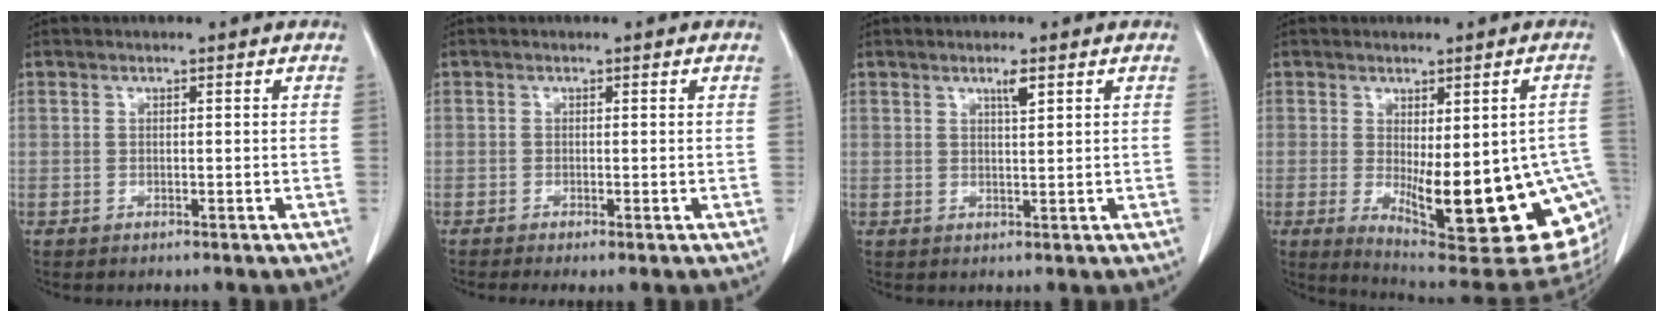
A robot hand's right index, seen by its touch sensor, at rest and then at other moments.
{"total": 1.4, "force": [-0.8, 0.1, 1.2], "torque": [-0.021, -0.005, -0.015]}
{"total": 2.1, "force": [1.2, 0.1, 1.7], "torque": [-0.033, -0.002, 0.021]}
{"total": 21.6, "force": [-5.4, 6.2, 19.9], "torque": [-0.174, -0.014, -0.057]}